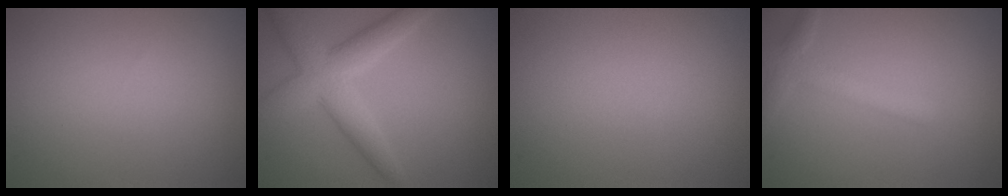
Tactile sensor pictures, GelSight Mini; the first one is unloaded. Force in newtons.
{"total": 4.9, "press": 4.9, "slide": 0.1}
{"total": 0.0}
{"total": 2.2, "press": 2.2, "slide": 0.2}